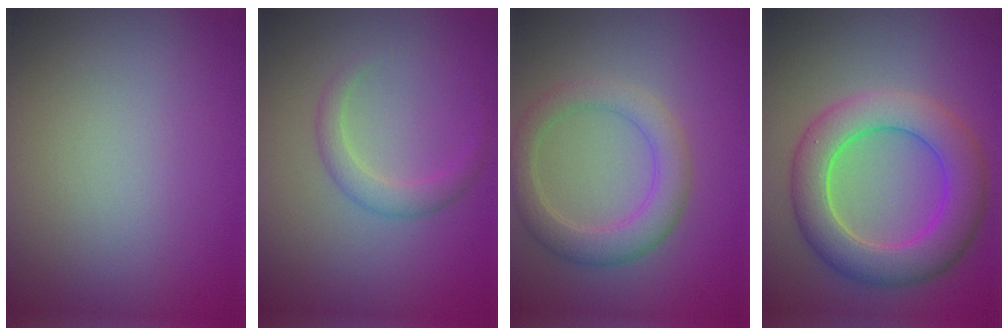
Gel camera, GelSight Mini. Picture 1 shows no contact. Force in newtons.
{"total": 2.0, "press": 2.0, "slide": 0.2}
{"total": 4.0, "press": 4.0, "slide": 0.2}
{"total": 7.1, "press": 7.1, "slide": 0.1}